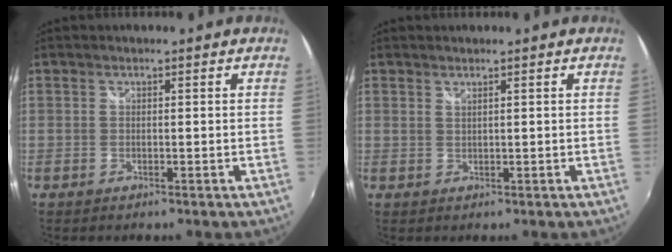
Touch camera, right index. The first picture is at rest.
{"total": 0.7, "force": [0.6, -0.1, 0.2], "torque": [-0.001, 0.000, 0.012]}